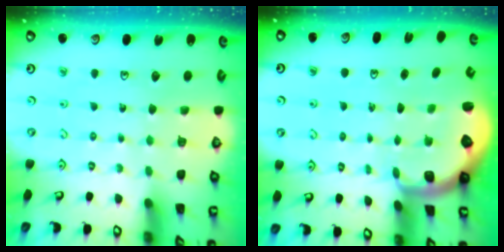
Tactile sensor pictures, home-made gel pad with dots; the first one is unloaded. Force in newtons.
{"total": 1.7, "press": 1.7, "slide": 0.4}